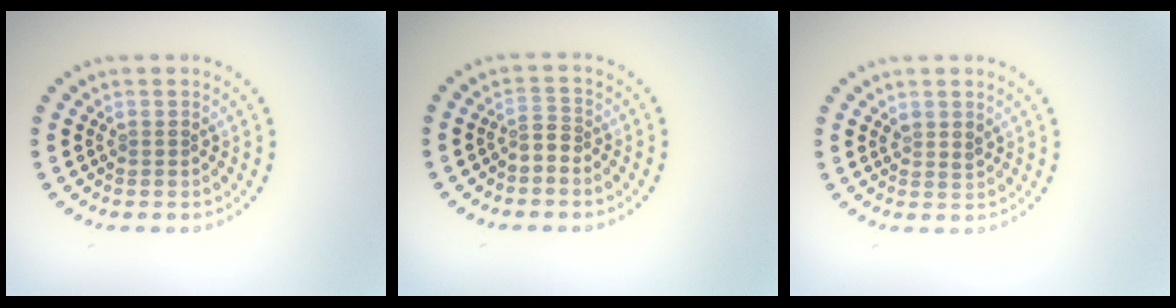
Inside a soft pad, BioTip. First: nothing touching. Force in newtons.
{"total": 1.6, "press": 1.3, "slide": 1.0}
{"total": 1.1, "press": 0.9, "slide": 0.5}